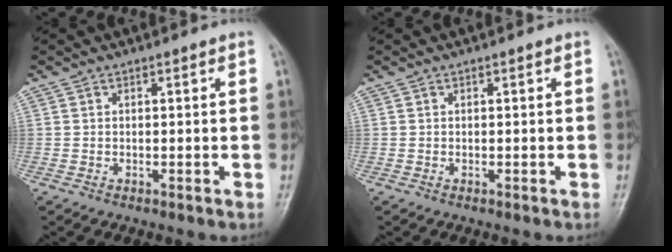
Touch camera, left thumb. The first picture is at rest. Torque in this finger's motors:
{"motor_torque": [0.00, 0.00, 0.00, 0.00, 0.00]}